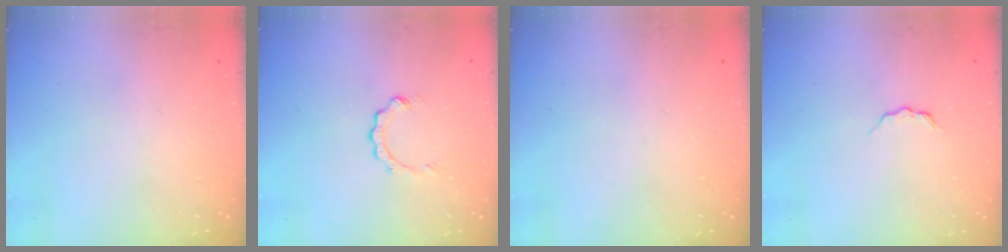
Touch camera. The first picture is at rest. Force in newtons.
{"total": 2.5, "press": 2.5, "slide": 0.4}
{"total": 0.0}
{"total": 3.7, "press": 3.6, "slide": 0.4}